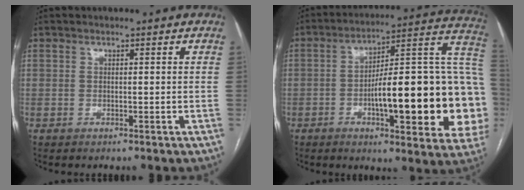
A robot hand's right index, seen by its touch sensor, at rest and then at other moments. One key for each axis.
{"total": 27.8, "fx": -4.3, "fy": 5.5, "fz": 27.0, "tx": -0.291, "ty": 0.027, "tz": -0.059}